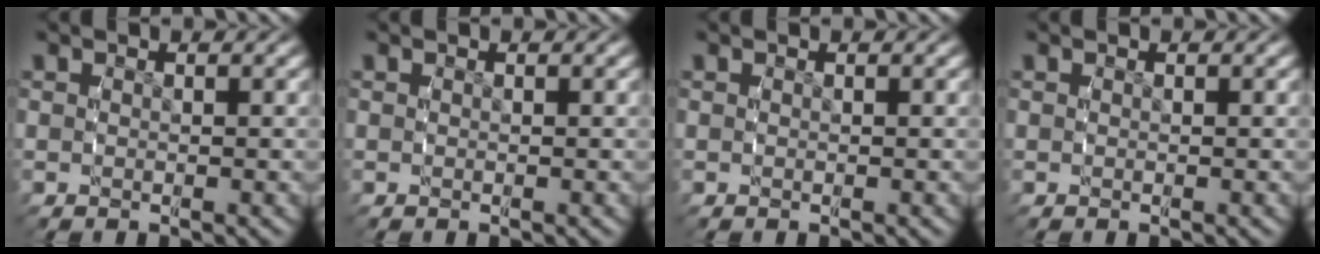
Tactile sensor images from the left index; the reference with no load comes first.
{"total": 0.0}
{"total": 0.0}
{"total": 0.0}